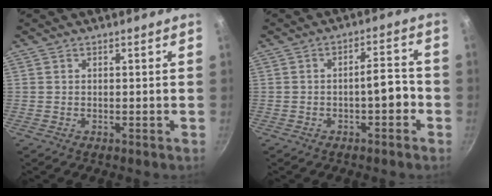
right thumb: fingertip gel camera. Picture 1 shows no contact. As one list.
[{"total": 5.5, "force": [-2.4, 2.2, 4.5], "torque": [-0.049, 0.043, -0.028]}]